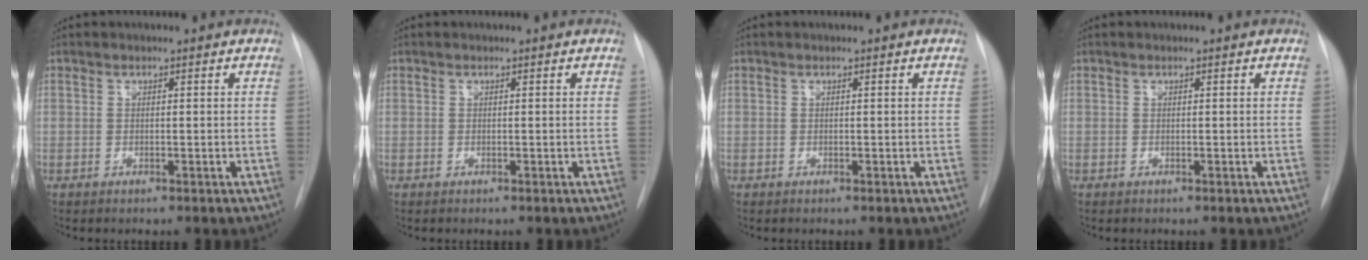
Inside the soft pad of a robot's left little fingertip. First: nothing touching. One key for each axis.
{"total": 0.0}
{"total": 0.0}
{"total": 0.0}